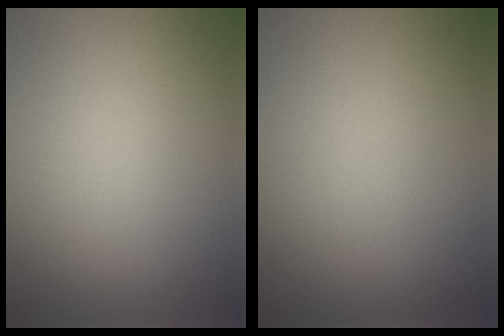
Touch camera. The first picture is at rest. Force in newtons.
{"total": 0.0}